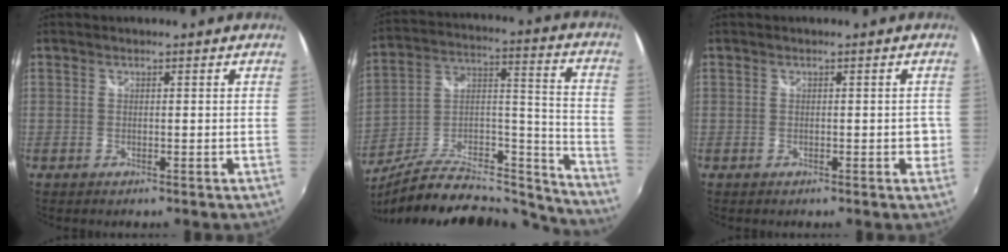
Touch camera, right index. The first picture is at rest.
{"total": 24.1, "force": [-19.8, 7.3, 11.6], "torque": [-0.183, 0.018, -0.306]}
{"total": 2.3, "force": [-0.5, 1.4, 1.7], "torque": [-0.016, 0.001, -0.003]}